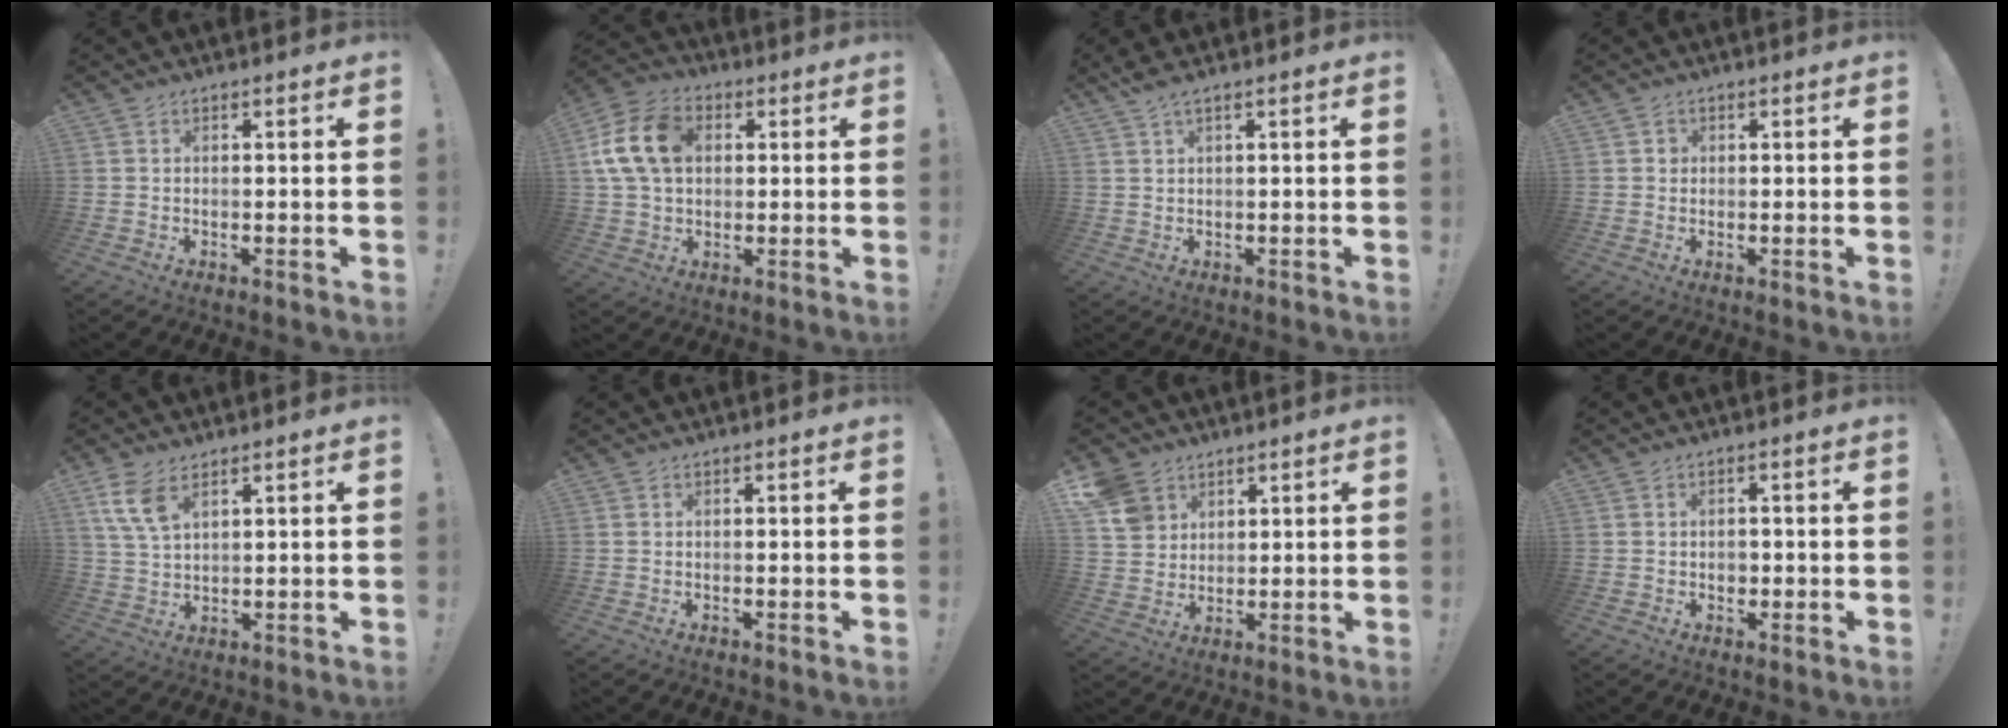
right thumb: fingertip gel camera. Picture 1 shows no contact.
{"total": 15.0, "force": [3.2, 11.0, 9.6], "torque": [-0.178, 0.008, 0.064]}
{"total": 2.7, "force": [1.5, 0.2, 2.2], "torque": [-0.042, -0.004, 0.027]}
{"total": 1.6, "force": [0.2, 1.6, 0.4], "torque": [0.000, 0.001, 0.001]}
{"total": 7.9, "force": [4.6, 4.0, 5.1], "torque": [-0.100, -0.019, 0.087]}
{"total": 0.0}
{"total": 9.2, "force": [5.6, 6.8, 2.7], "torque": [-0.052, -0.024, 0.115]}
{"total": 2.0, "force": [-0.5, 1.8, 0.7], "torque": [-0.005, 0.001, -0.011]}